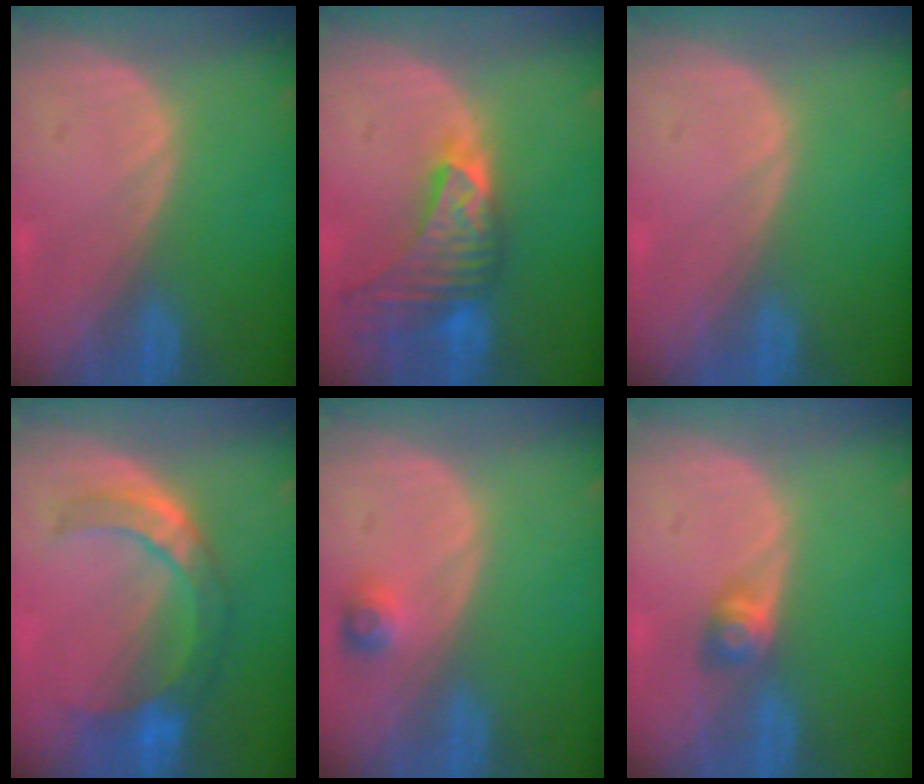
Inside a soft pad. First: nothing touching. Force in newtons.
{"total": 9.1, "press": 8.2, "slide": 4.0}
{"total": 0.0}
{"total": 7.4, "press": 7.2, "slide": 1.9}
{"total": 2.3, "press": 2.2, "slide": 0.7}
{"total": 2.8, "press": 2.5, "slide": 1.3}